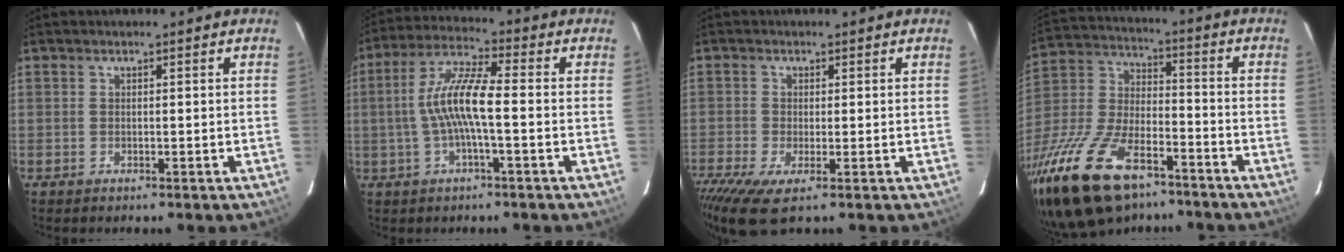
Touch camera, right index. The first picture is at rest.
{"total": 9.6, "force": [-1.2, 1.3, 9.5], "torque": [-0.196, 0.011, -0.023]}
{"total": 8.1, "force": [-3.8, 2.3, 6.8], "torque": [-0.150, -0.034, -0.074]}
{"total": 27.8, "force": [-18.5, 12.3, 16.8], "torque": [-0.359, -0.028, -0.314]}